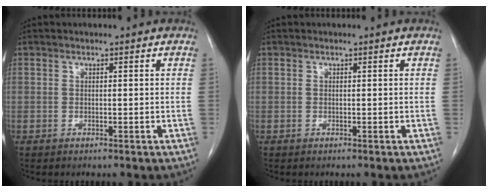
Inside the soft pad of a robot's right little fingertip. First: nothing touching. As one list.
[{"total": 0.0}]